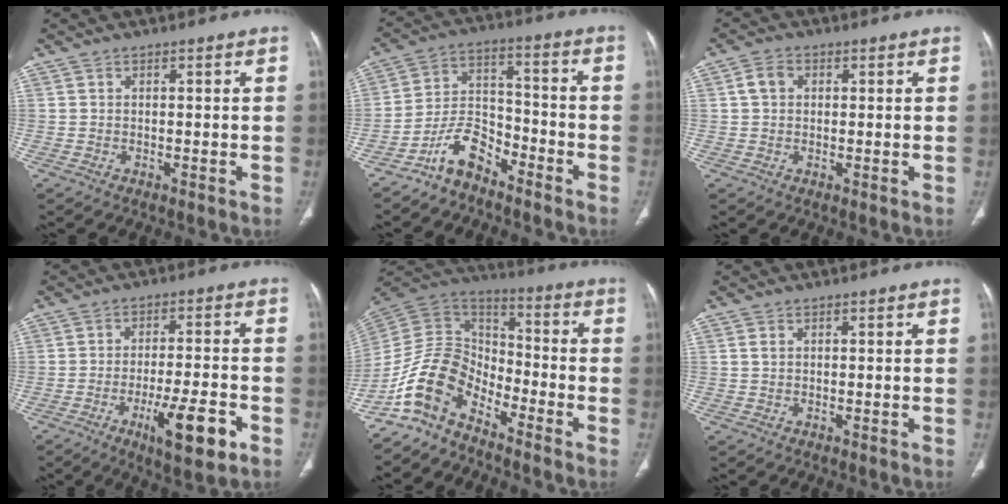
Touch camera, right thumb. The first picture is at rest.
{"total": 8.5, "force": [-6.6, 4.0, 3.6], "torque": [-0.061, 0.066, -0.134]}
{"total": 3.1, "force": [0.7, 2.4, 1.9], "torque": [-0.033, 0.008, 0.011]}
{"total": 11.0, "force": [-5.0, 2.5, 9.5], "torque": [-0.150, 0.014, -0.071]}
{"total": 12.4, "force": [-8.6, 6.7, 5.8], "torque": [-0.101, 0.086, -0.183]}
{"total": 0.7, "force": [0.3, 0.5, 0.5], "torque": [-0.011, 0.002, 0.005]}